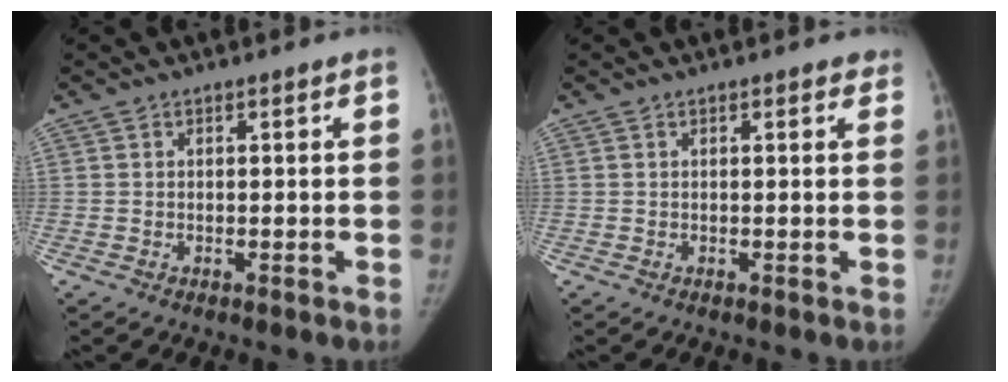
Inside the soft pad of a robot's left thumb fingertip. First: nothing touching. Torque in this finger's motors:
{"motor_torque": [1.93, 1.89, 0.16, 0.03, 0.04]}